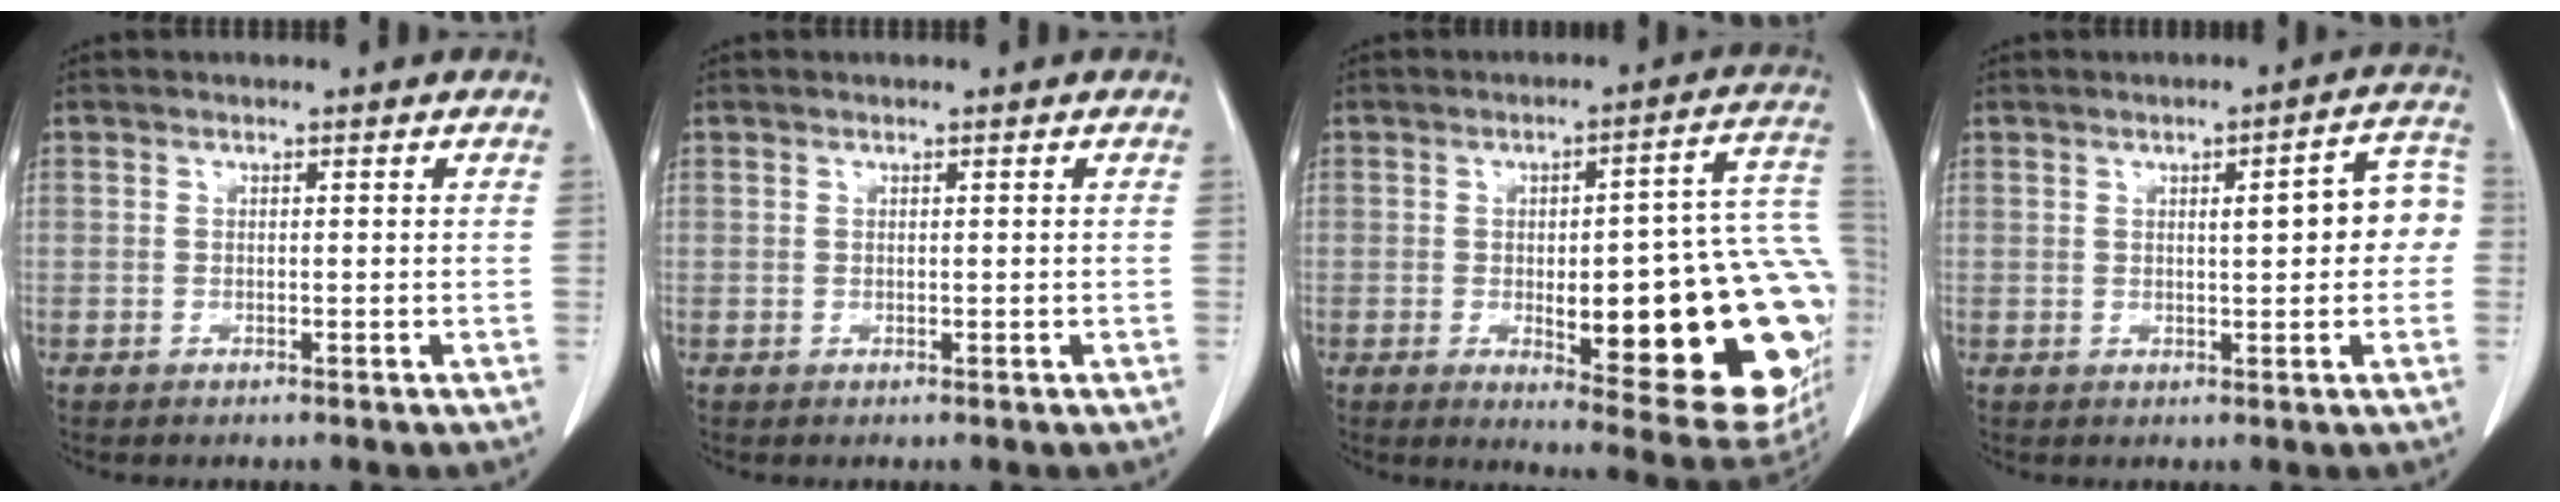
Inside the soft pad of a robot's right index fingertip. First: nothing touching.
{"total": 0.0}
{"total": 25.8, "force": [-4.2, 5.9, 24.7], "torque": [-0.215, 0.018, -0.035]}
{"total": 7.1, "force": [0.7, 1.8, 6.9], "torque": [-0.085, 0.027, 0.008]}